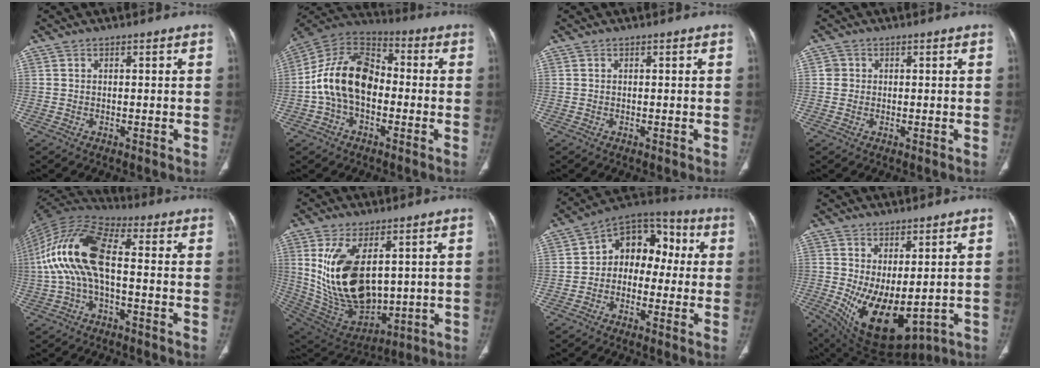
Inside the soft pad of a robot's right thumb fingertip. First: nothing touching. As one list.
[{"total": 15.8, "force": [-1.9, 10.4, 11.6], "torque": [-0.202, 0.042, -0.044]}, {"total": 0.0}, {"total": 1.8, "force": [0.3, 1.7, 0.3], "torque": [0.005, 0.004, 0.003]}, {"total": 15.3, "force": [-0.8, 6.8, 13.7], "torque": [-0.288, 0.040, -0.023]}, {"total": 19.4, "force": [3.8, 10.8, 15.7], "torque": [-0.280, -0.022, 0.103]}, {"total": 12.0, "force": [0.4, 8.9, 8.1], "torque": [-0.069, 0.045, -0.013]}, {"total": 13.2, "force": [-1.0, 6.5, 11.4], "torque": [-0.185, -0.023, 0.016]}]